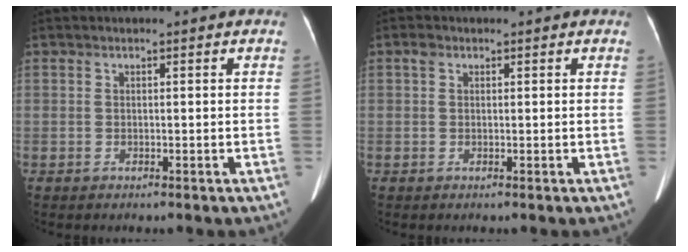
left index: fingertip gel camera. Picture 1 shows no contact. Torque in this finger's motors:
{"motor_torque": [0.30, -0.03, 0.10, 0.02]}